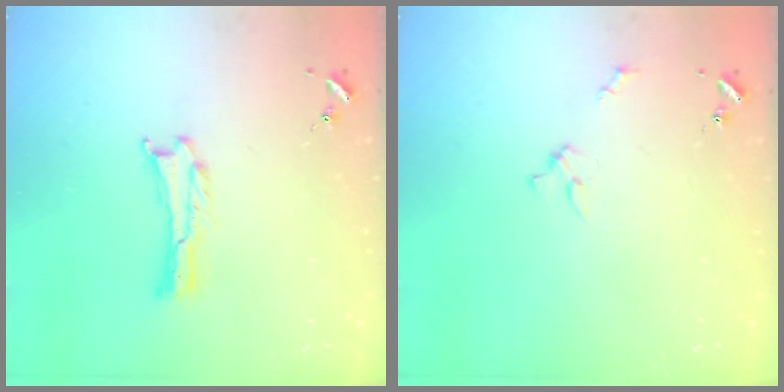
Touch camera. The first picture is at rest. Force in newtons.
{"total": 2.0, "press": 2.0, "slide": 0.2}